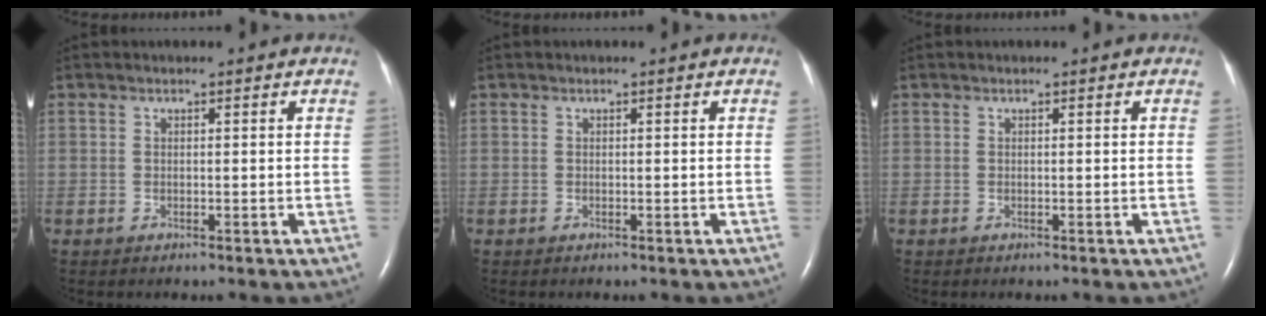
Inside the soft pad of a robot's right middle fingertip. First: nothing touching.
{"total": 0.0}
{"total": 0.0}